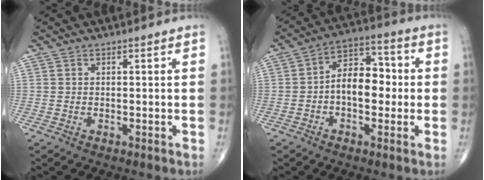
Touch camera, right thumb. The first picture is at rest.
{"total": 10.1, "force": [-0.7, 6.3, 7.9], "torque": [-0.096, 0.032, -0.022]}